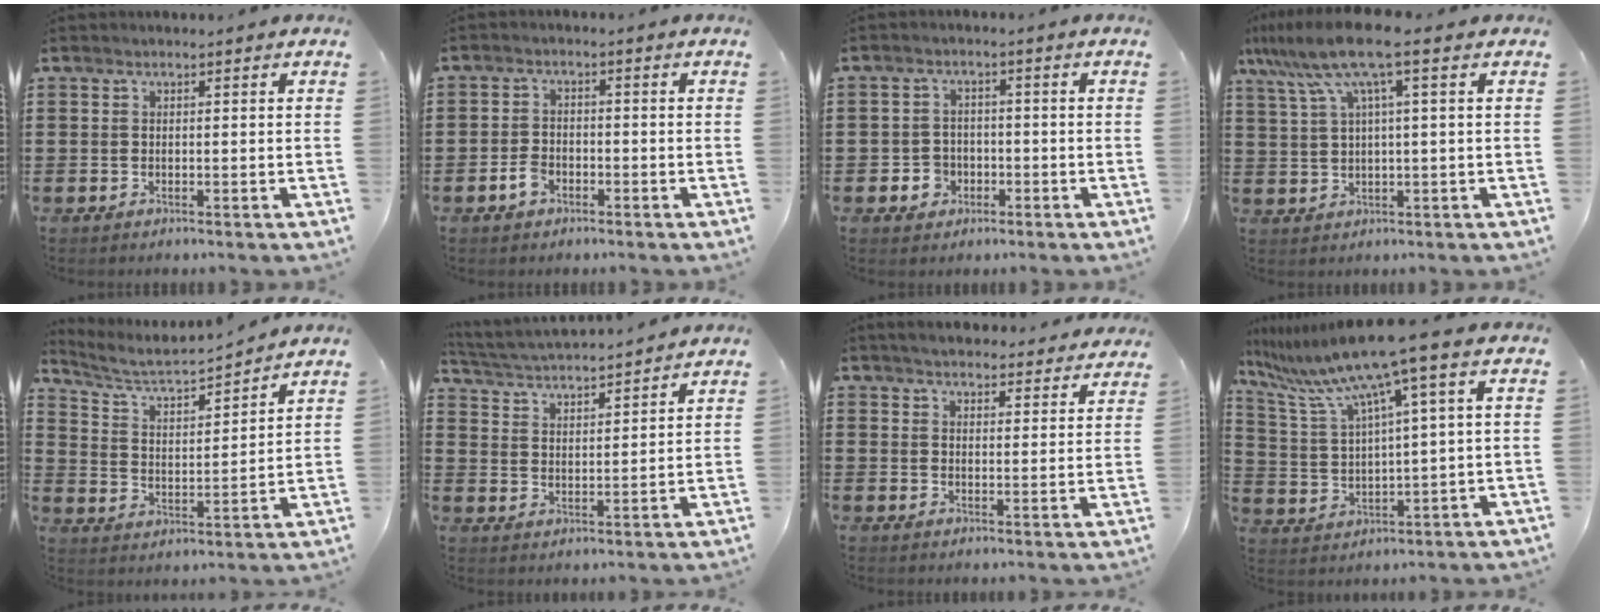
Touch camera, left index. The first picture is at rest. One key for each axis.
{"total": 2.7, "fx": -1.6, "fy": 1.6, "fz": 1.5, "tx": -0.038, "ty": 0.001, "tz": -0.033}
{"total": 3.0, "fx": -1.5, "fy": 2.4, "fz": 0.8, "tx": -0.022, "ty": 0.002, "tz": -0.033}
{"total": 8.5, "fx": 3.9, "fy": 0.4, "fz": 7.6, "tx": -0.177, "ty": -0.017, "tz": 0.060}
{"total": 4.4, "fx": 4.0, "fy": 0.4, "fz": 1.7, "tx": -0.056, "ty": -0.030, "tz": 0.059}
{"total": 4.1, "fx": 4.0, "fy": -0.2, "fz": 0.7, "tx": -0.036, "ty": -0.029, "tz": 0.065}
{"total": 4.1, "fx": 4.0, "fy": 0.2, "fz": 0.6, "tx": -0.025, "ty": -0.020, "tz": 0.072}
{"total": 10.2, "fx": 7.0, "fy": -0.4, "fz": 7.4, "tx": -0.183, "ty": -0.043, "tz": 0.109}